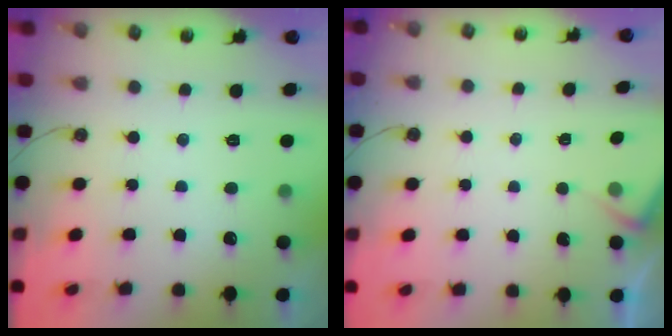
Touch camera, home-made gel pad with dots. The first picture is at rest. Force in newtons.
{"total": 3.4, "press": 3.3, "slide": 0.4}